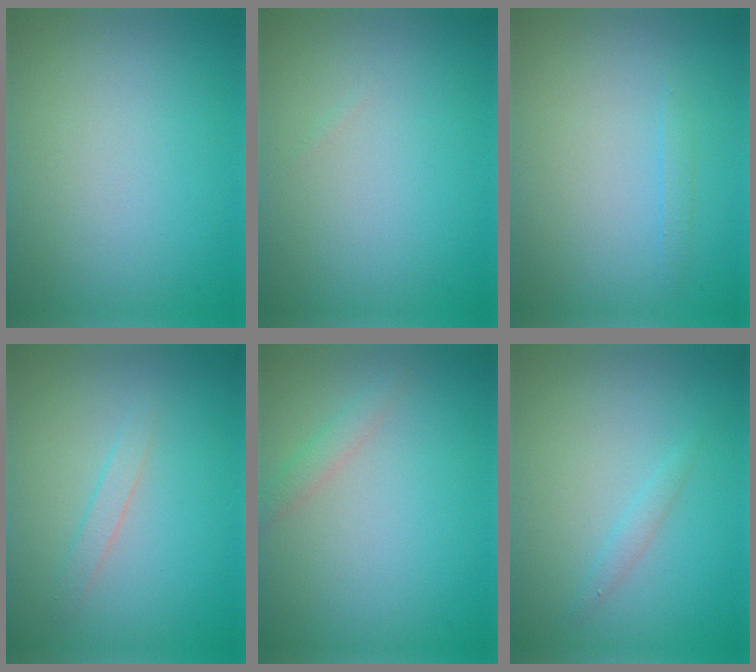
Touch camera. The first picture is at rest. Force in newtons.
{"total": 0.0}
{"total": 0.7, "press": 0.7, "slide": 0.1}
{"total": 1.1, "press": 1.1, "slide": 0.1}
{"total": 1.3, "press": 1.3, "slide": 0.1}
{"total": 0.9, "press": 0.9, "slide": 0.1}